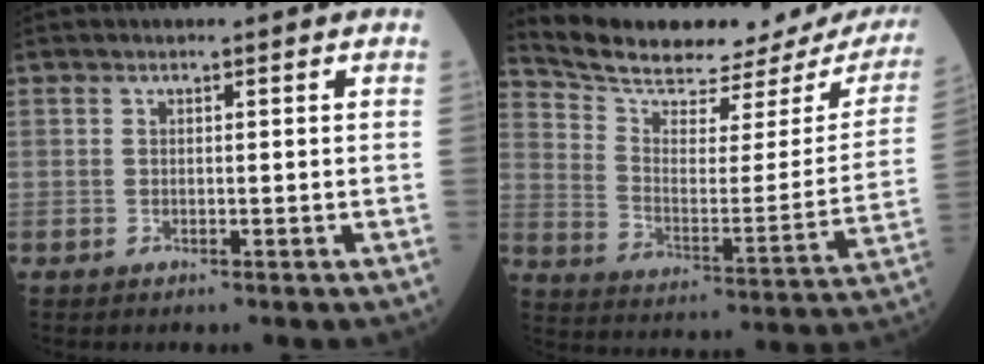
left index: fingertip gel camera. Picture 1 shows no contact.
{"total": 22.5, "force": [20.8, 3.8, 7.8], "torque": [-0.128, -0.063, 0.285]}